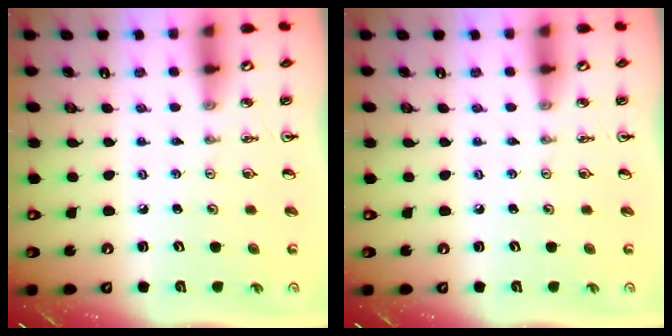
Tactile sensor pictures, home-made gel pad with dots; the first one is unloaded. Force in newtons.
{"total": 0.0}